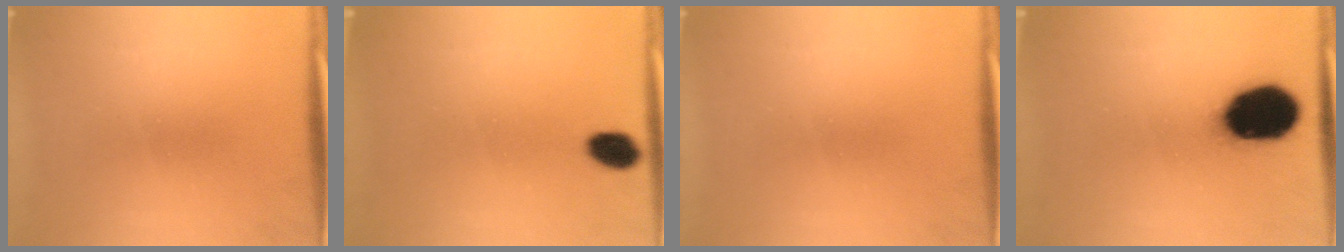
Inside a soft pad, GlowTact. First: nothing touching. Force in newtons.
{"total": 2.3}
{"total": 0.0}
{"total": 18.6}